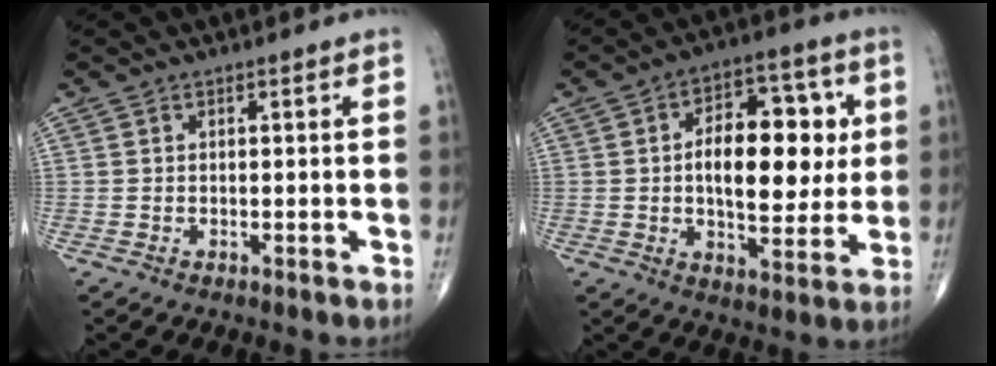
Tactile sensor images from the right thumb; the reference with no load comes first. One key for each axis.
{"total": 17.1, "fx": 1.6, "fy": 9.1, "fz": 14.3, "tx": -0.177, "ty": 0.009, "tz": 0.023}